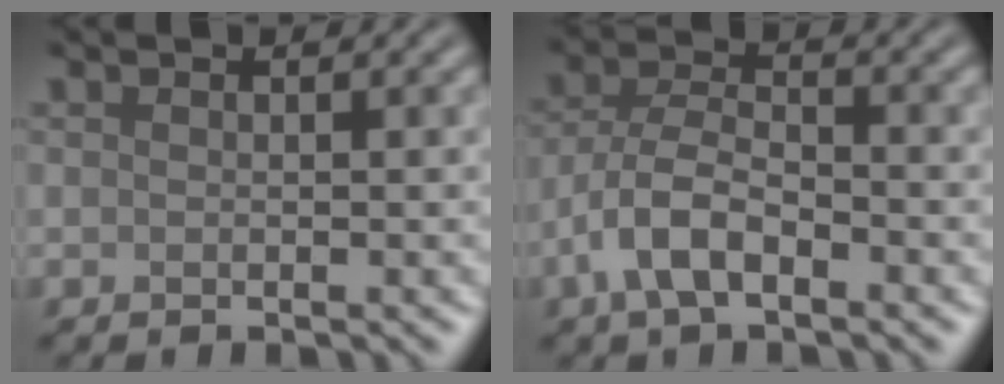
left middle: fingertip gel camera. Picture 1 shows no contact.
{"total": 4.6, "force": [-2.3, 2.0, 3.4], "torque": [-0.067, 0.009, -0.051]}